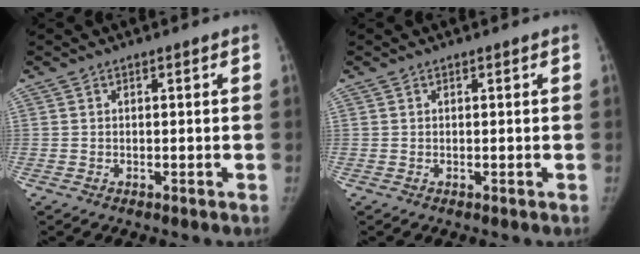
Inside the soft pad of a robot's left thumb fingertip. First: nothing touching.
{"total": 0.0}